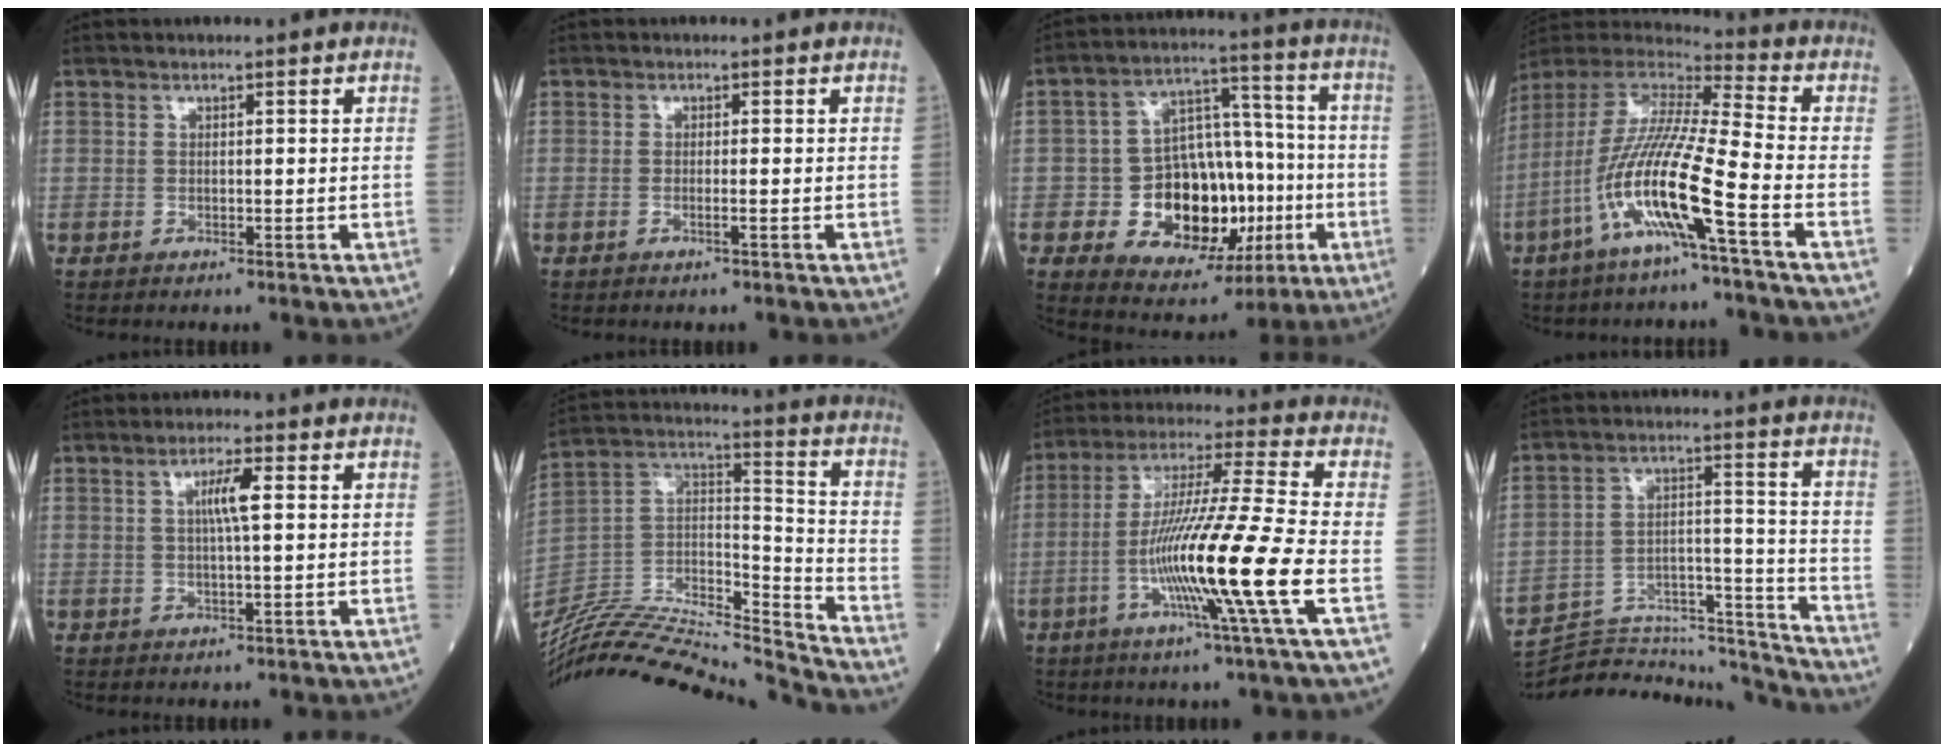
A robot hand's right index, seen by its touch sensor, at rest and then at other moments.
{"total": 0.7, "force": [-0.2, -0.2, 0.6], "torque": [-0.013, 0.001, -0.003]}
{"total": 15.8, "force": [-3.6, 10.1, 11.7], "torque": [-0.187, 0.030, -0.038]}
{"total": 15.5, "force": [-6.2, -0.1, 14.2], "torque": [-0.300, -0.014, -0.127]}
{"total": 3.9, "force": [0.8, 0.0, 3.8], "torque": [-0.070, 0.002, 0.013]}
{"total": 28.6, "force": [-27.0, 1.6, 9.1], "torque": [-0.182, -0.004, -0.445]}
{"total": 16.0, "force": [-4.7, -2.4, 15.1], "torque": [-0.280, -0.017, -0.095]}
{"total": 22.9, "force": [-22.3, 2.2, 4.9], "torque": [-0.091, 0.031, -0.331]}